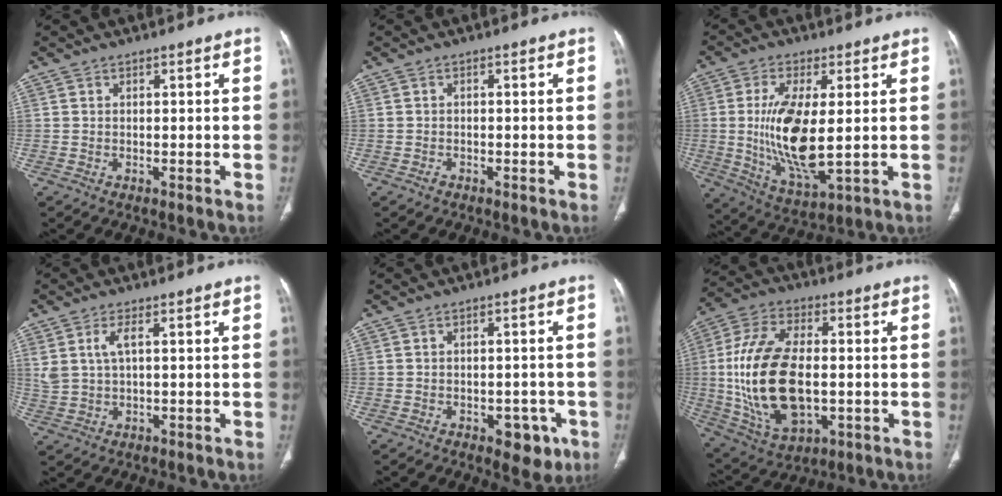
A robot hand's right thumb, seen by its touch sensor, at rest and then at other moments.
{"total": 0.7, "force": [-0.6, 0.4, 0.1], "torque": [-0.001, 0.002, -0.012]}
{"total": 14.5, "force": [0.4, 5.4, 13.5], "torque": [-0.268, -0.023, 0.019]}
{"total": 4.2, "force": [1.5, 1.6, 3.6], "torque": [-0.086, 0.003, 0.036]}
{"total": 5.8, "force": [-2.7, 3.5, 3.7], "torque": [-0.018, 0.013, -0.029]}
{"total": 21.4, "force": [-1.1, 11.8, 17.9], "torque": [-0.356, 0.003, -0.006]}